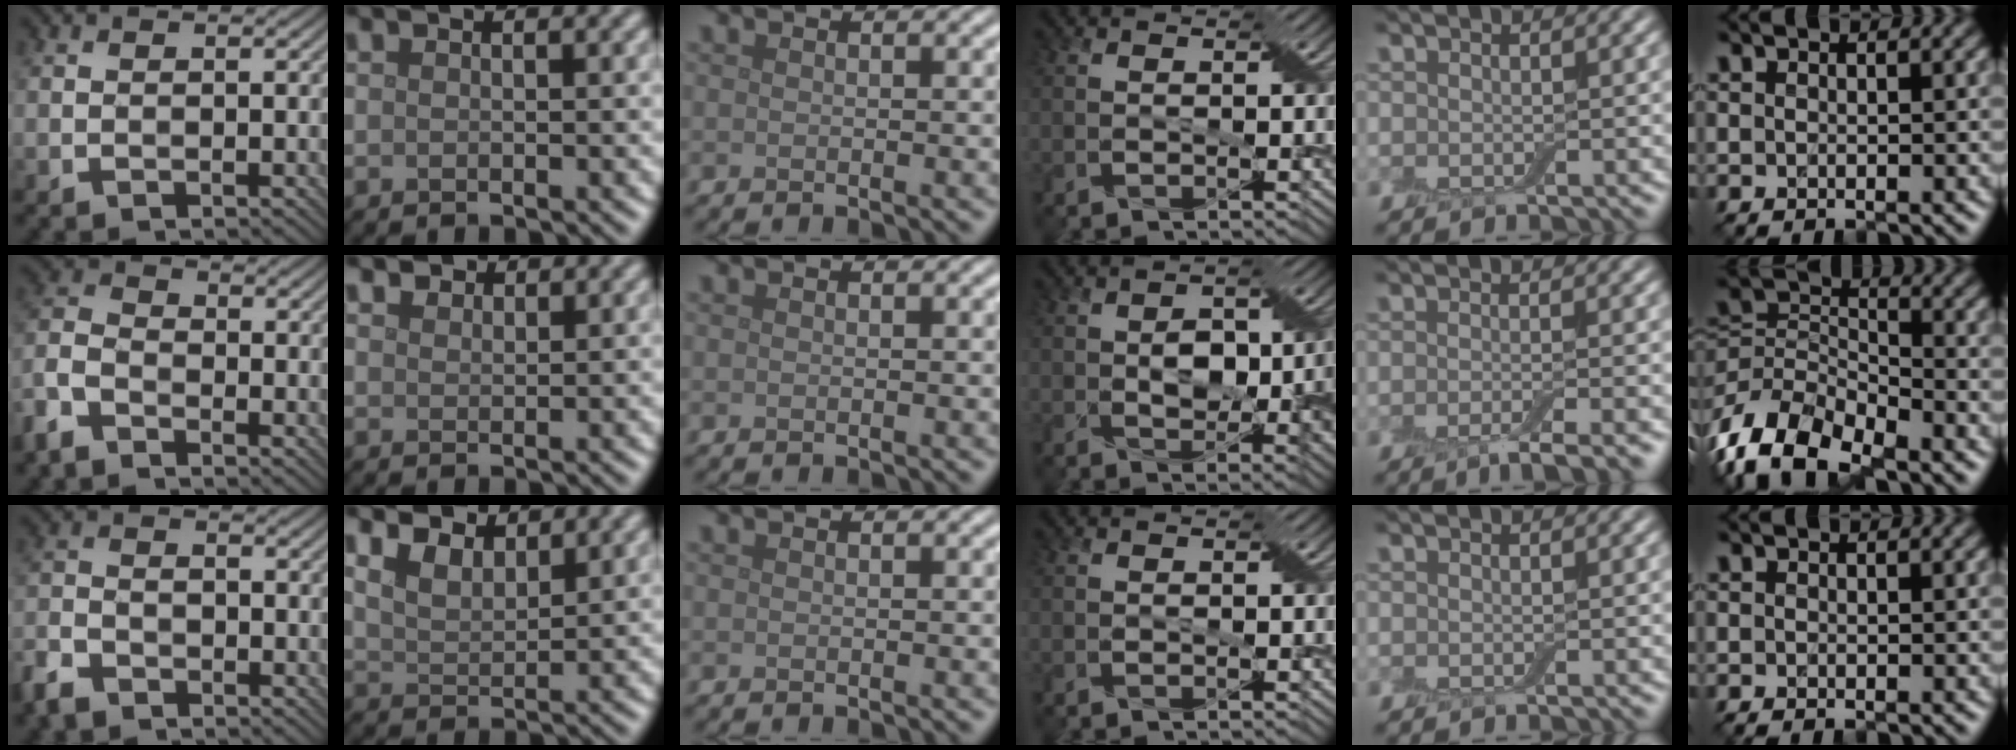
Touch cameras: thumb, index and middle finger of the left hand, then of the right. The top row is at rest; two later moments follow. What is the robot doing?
{"motion": "insert", "object": "backpack"}